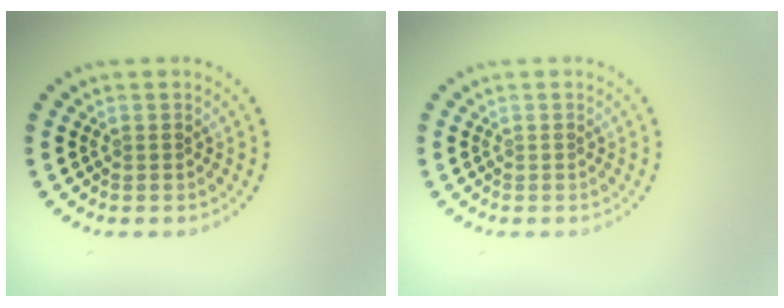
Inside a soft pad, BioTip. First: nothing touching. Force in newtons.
{"total": 0.0}